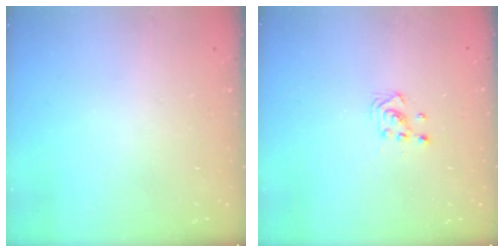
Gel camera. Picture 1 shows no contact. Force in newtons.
{"total": 2.9, "press": 2.8, "slide": 0.3}